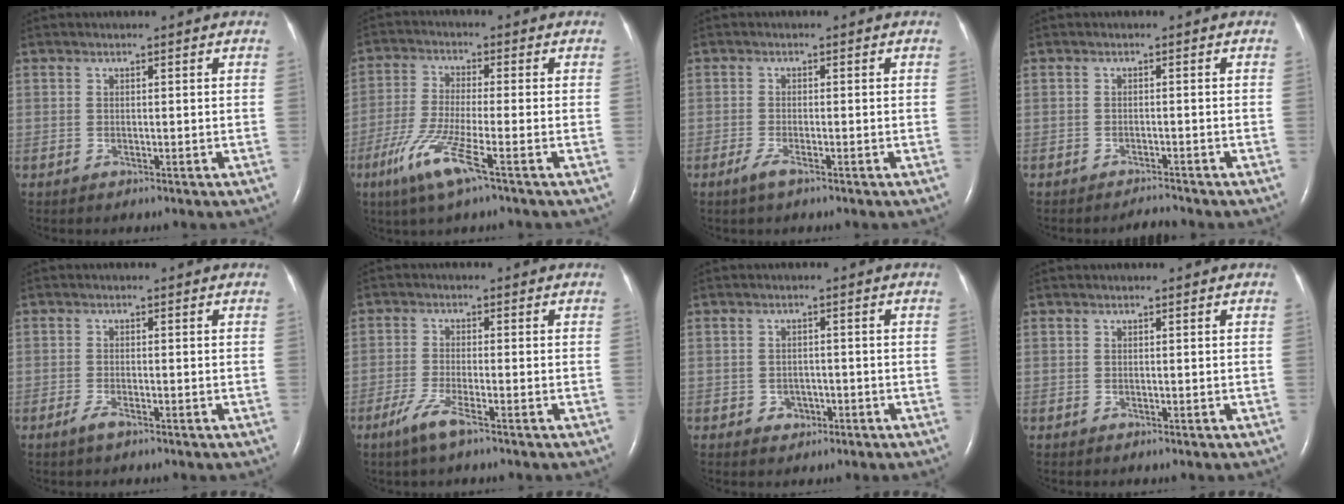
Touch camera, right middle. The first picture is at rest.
{"total": 8.6, "force": [-4.4, 0.1, 7.4], "torque": [-0.154, -0.022, -0.089]}
{"total": 2.0, "force": [-1.3, 0.3, 1.4], "torque": [-0.035, -0.004, -0.029]}
{"total": 1.6, "force": [-1.6, -0.2, 0.0], "torque": [-0.004, -0.010, -0.023]}
{"total": 1.7, "force": [-1.2, 0.3, 1.2], "torque": [-0.028, -0.002, -0.024]}
{"total": 4.1, "force": [-2.7, 0.2, 3.1], "torque": [-0.068, -0.008, -0.057]}
{"total": 1.9, "force": [-0.8, 1.6, 0.6], "torque": [-0.006, 0.005, -0.008]}
{"total": 0.0}